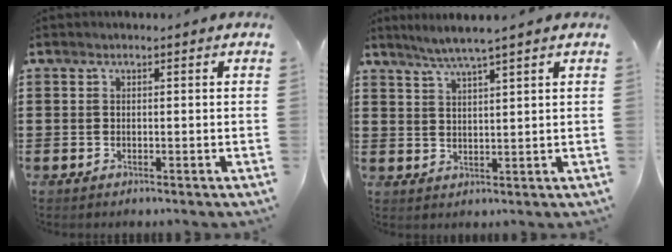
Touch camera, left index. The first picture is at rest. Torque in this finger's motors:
{"motor_torque": [-1.52, -0.26, -0.64, -0.21]}